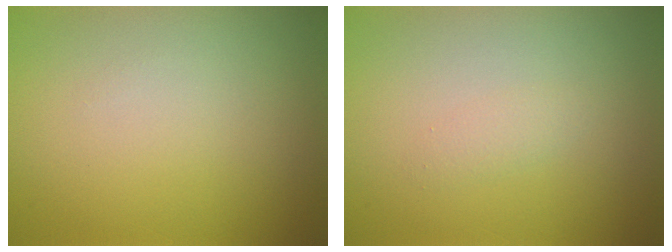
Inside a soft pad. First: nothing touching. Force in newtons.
{"total": 0.8, "press": 0.8, "slide": 0.0}